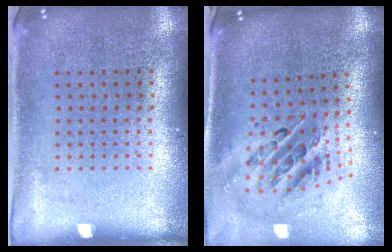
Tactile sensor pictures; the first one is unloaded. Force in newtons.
{"total": 1.7, "press": 1.4, "slide": 1.1}